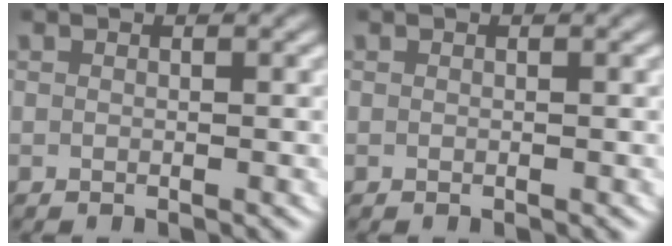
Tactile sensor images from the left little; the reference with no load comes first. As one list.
[{"total": 0.0}]